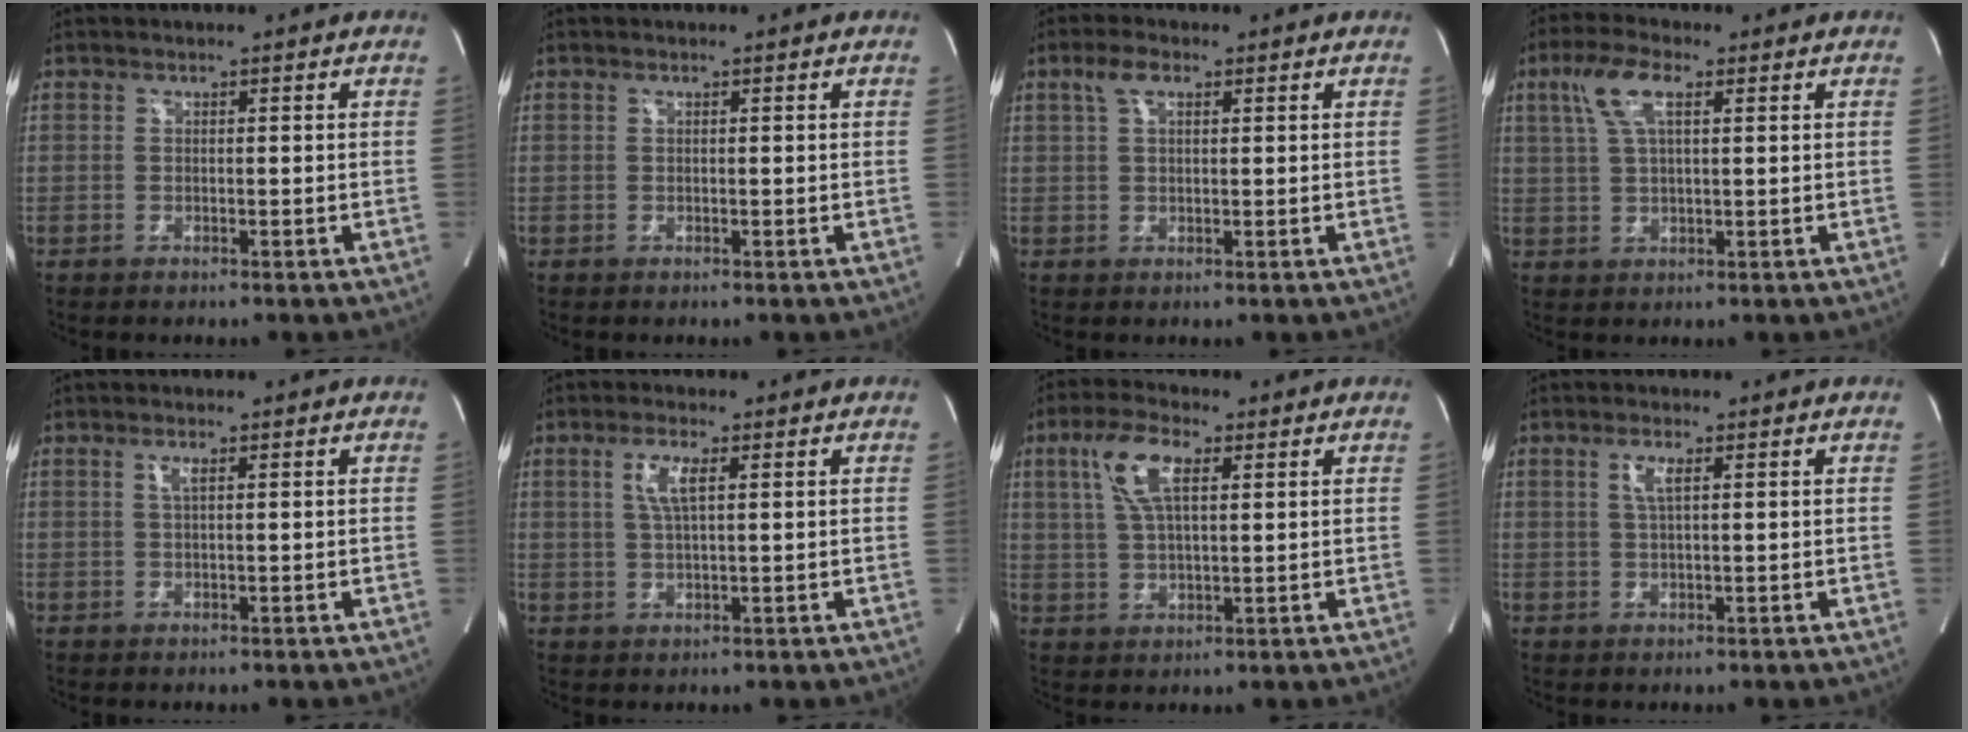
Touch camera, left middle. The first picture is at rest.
{"total": 0.0}
{"total": 3.4, "force": [1.7, 1.4, 2.6], "torque": [-0.058, 0.016, 0.037]}
{"total": 6.5, "force": [2.7, 1.9, 5.6], "torque": [-0.124, 0.018, 0.055]}
{"total": 1.4, "force": [0.5, 0.2, 1.3], "torque": [-0.029, 0.001, 0.009]}
{"total": 4.3, "force": [1.4, 0.8, 3.9], "torque": [-0.082, 0.003, 0.029]}
{"total": 8.3, "force": [3.2, 2.7, 7.1], "torque": [-0.152, 0.015, 0.064]}
{"total": 2.5, "force": [0.9, 0.4, 2.3], "torque": [-0.049, 0.002, 0.017]}